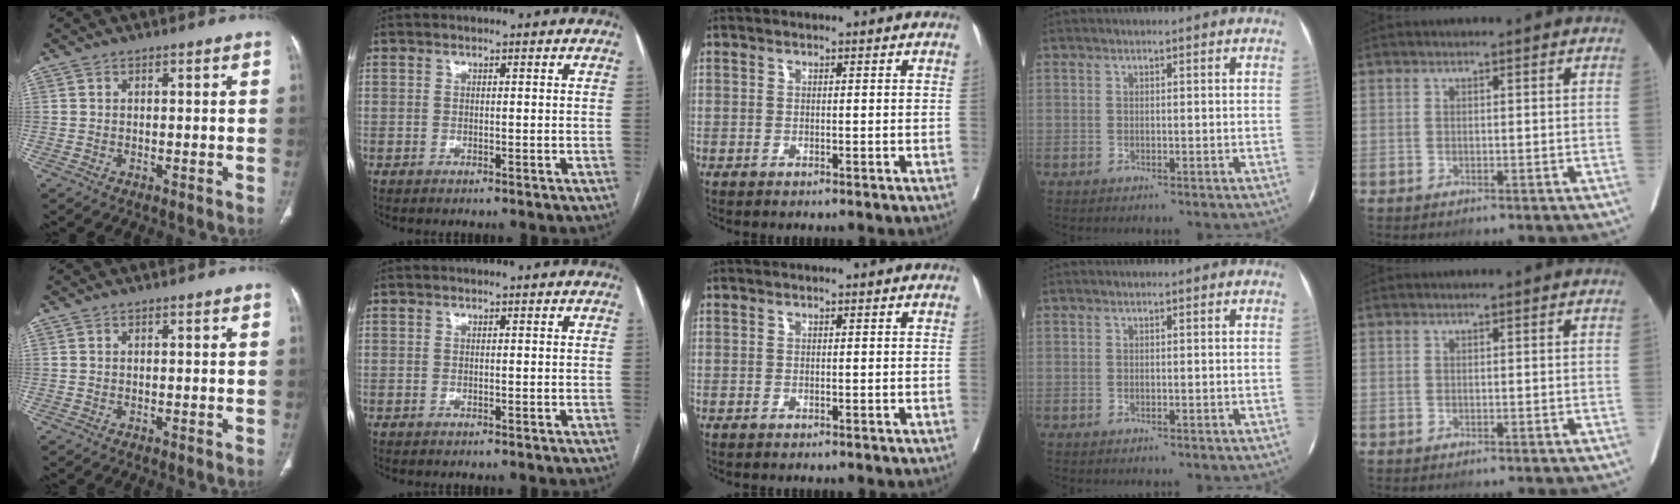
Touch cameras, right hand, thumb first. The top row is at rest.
{}